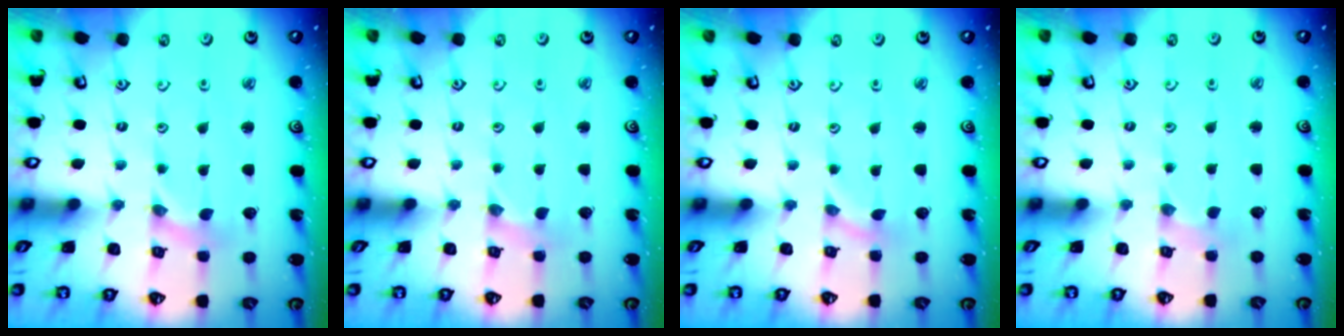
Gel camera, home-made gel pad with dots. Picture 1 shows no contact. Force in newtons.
{"total": 0.0}
{"total": 0.0}
{"total": 0.0}